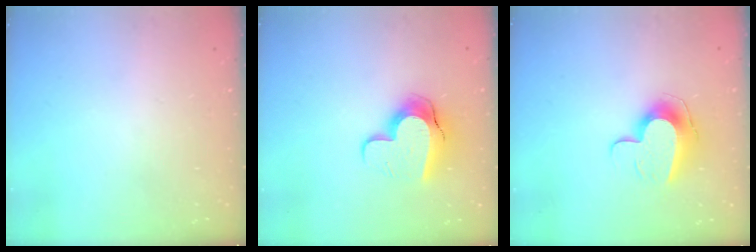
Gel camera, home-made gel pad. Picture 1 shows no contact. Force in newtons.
{"total": 11.2, "press": 11.2, "slide": 1.0}
{"total": 11.7, "press": 11.7, "slide": 0.7}